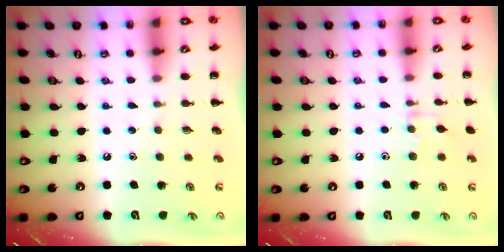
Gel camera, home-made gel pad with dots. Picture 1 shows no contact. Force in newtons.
{"total": 5.8, "press": 5.5, "slide": 1.6}